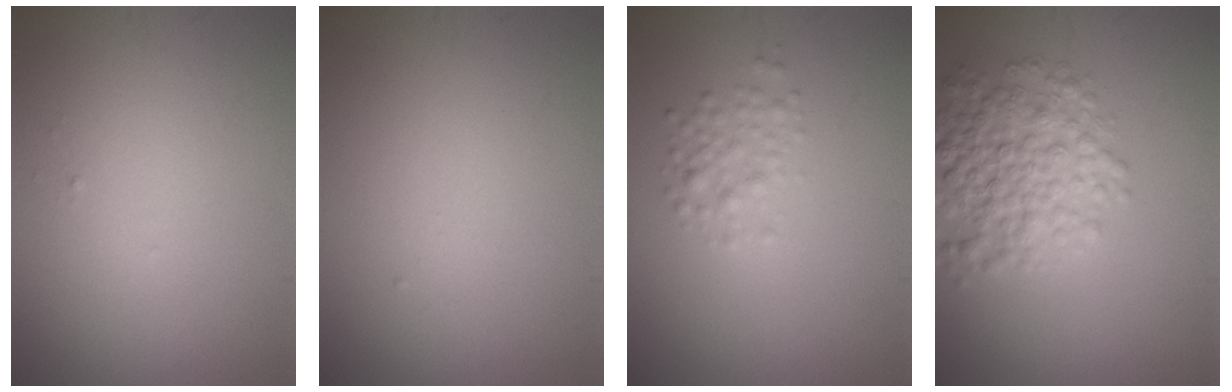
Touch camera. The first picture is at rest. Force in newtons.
{"total": 0.0}
{"total": 1.8, "press": 1.8, "slide": 0.1}
{"total": 6.0, "press": 6.0, "slide": 0.1}